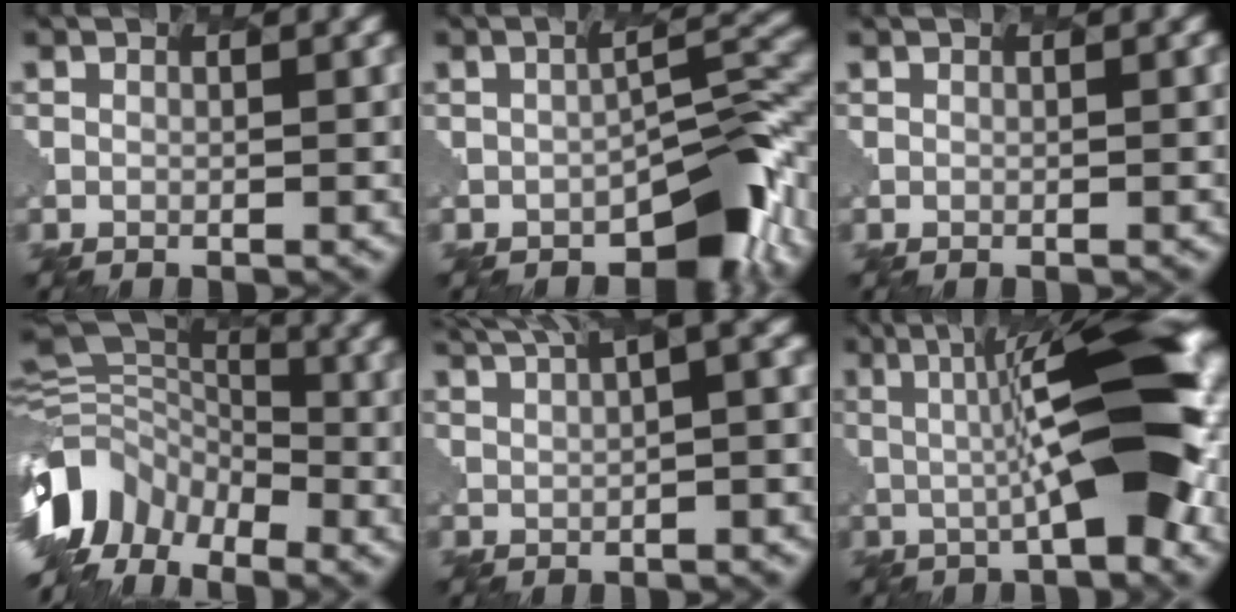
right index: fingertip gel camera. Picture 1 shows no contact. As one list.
[{"total": 6.1, "force": [-4.3, 2.6, 3.5], "torque": [-0.057, -0.002, -0.077]}, {"total": 1.3, "force": [0.1, 0.7, 1.1], "torque": [-0.004, 0.012, -0.001]}, {"total": 8.2, "force": [-6.0, 5.2, 2.2], "torque": [-0.116, -0.007, -0.122]}, {"total": 10.3, "force": [5.4, 4.1, 7.8], "torque": [-0.121, 0.040, 0.080]}, {"total": 7.8, "force": [0.8, 1.2, 7.7], "torque": [-0.121, 0.018, -0.009]}]